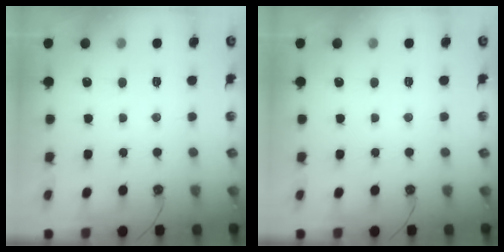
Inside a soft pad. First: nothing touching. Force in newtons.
{"total": 0.0}